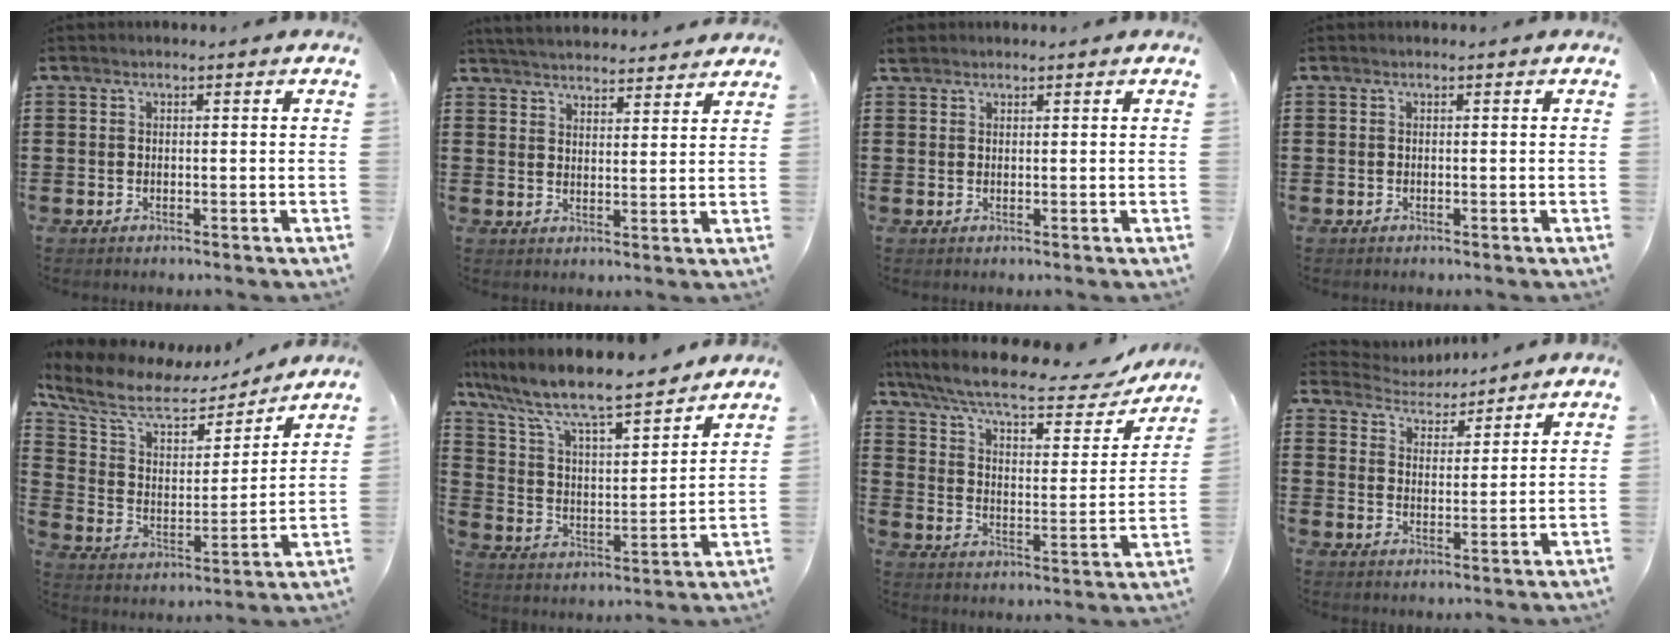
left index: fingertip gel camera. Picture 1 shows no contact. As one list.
[{"total": 4.2, "force": [4.1, 0.2, 0.4], "torque": [-0.022, -0.018, 0.075]}, {"total": 1.4, "force": [1.2, 0.5, 0.4], "torque": [-0.011, 0.002, 0.024]}, {"total": 0.0}, {"total": 9.5, "force": [7.6, 3.4, 4.7], "torque": [-0.127, -0.038, 0.128]}, {"total": 8.7, "force": [7.7, 1.1, 4.0], "torque": [-0.111, -0.055, 0.128]}, {"total": 9.7, "force": [7.7, 1.8, 5.6], "torque": [-0.135, -0.036, 0.130]}, {"total": 4.0, "force": [3.9, 0.8, -0.2], "torque": [-0.019, -0.020, 0.068]}]